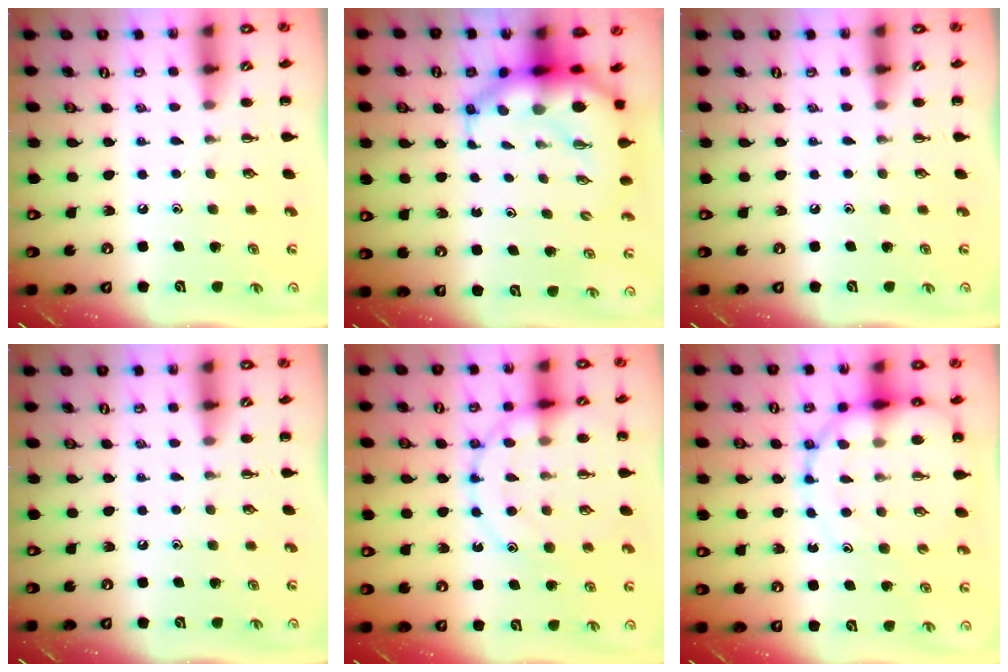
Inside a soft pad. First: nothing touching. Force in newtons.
{"total": 8.8, "press": 8.5, "slide": 2.3}
{"total": 0.0}
{"total": 0.0}
{"total": 15.3, "press": 15.2, "slide": 1.4}
{"total": 13.8, "press": 13.5, "slide": 3.0}